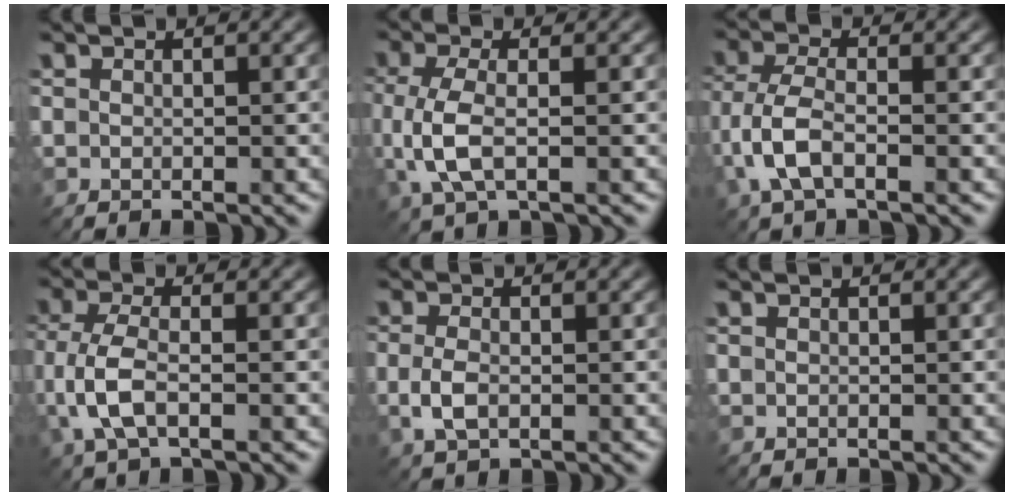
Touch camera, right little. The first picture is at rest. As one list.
[{"total": 4.5, "force": [-0.6, 1.9, 4.1], "torque": [-0.106, -0.004, -0.012]}, {"total": 4.6, "force": [-1.7, 2.0, 3.7], "torque": [-0.092, 0.004, -0.040]}, {"total": 4.5, "force": [-1.3, 1.9, 3.8], "torque": [-0.096, 0.002, -0.029]}, {"total": 2.3, "force": [-0.5, 1.2, 1.9], "torque": [-0.046, -0.003, -0.011]}, {"total": 0.0}]